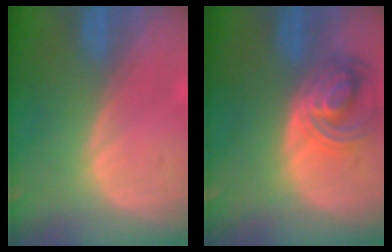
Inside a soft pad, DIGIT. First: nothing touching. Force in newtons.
{"total": 7.8, "press": 6.9, "slide": 3.6}